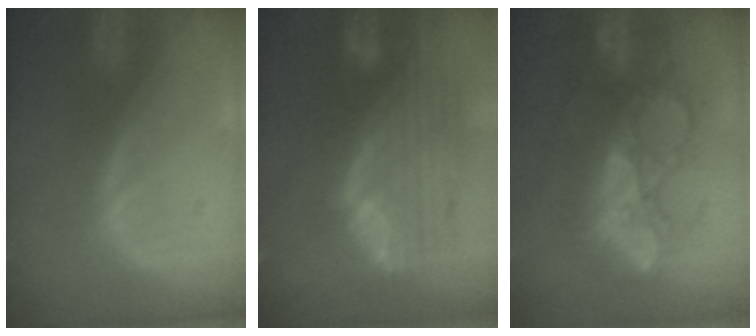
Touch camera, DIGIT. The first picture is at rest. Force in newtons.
{"total": 12.0, "press": 10.2, "slide": 6.3}
{"total": 8.7, "press": 8.6, "slide": 1.5}